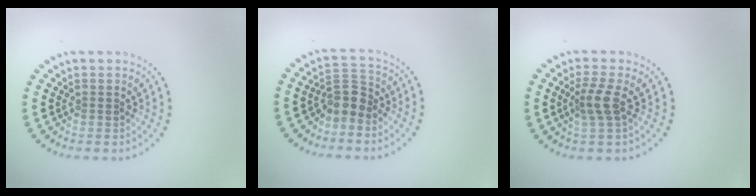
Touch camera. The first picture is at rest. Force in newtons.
{"total": 2.7, "press": 2.2, "slide": 1.6}
{"total": 2.5, "press": 1.9, "slide": 1.6}